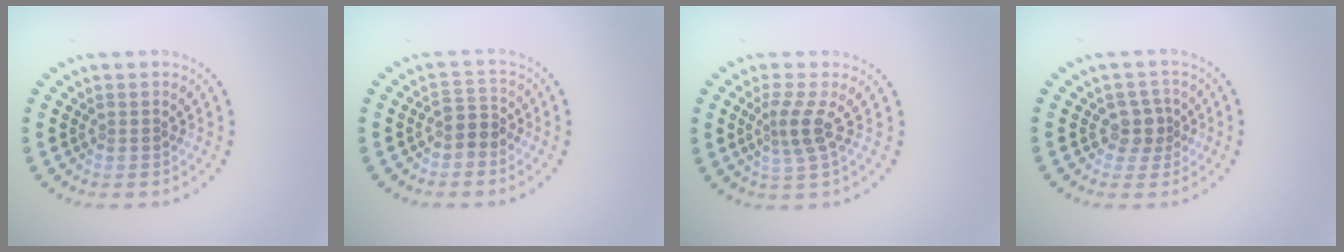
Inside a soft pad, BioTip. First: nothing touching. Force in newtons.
{"total": 2.0, "press": 1.6, "slide": 1.2}
{"total": 2.5, "press": 1.7, "slide": 1.8}
{"total": 2.0, "press": 1.7, "slide": 1.2}